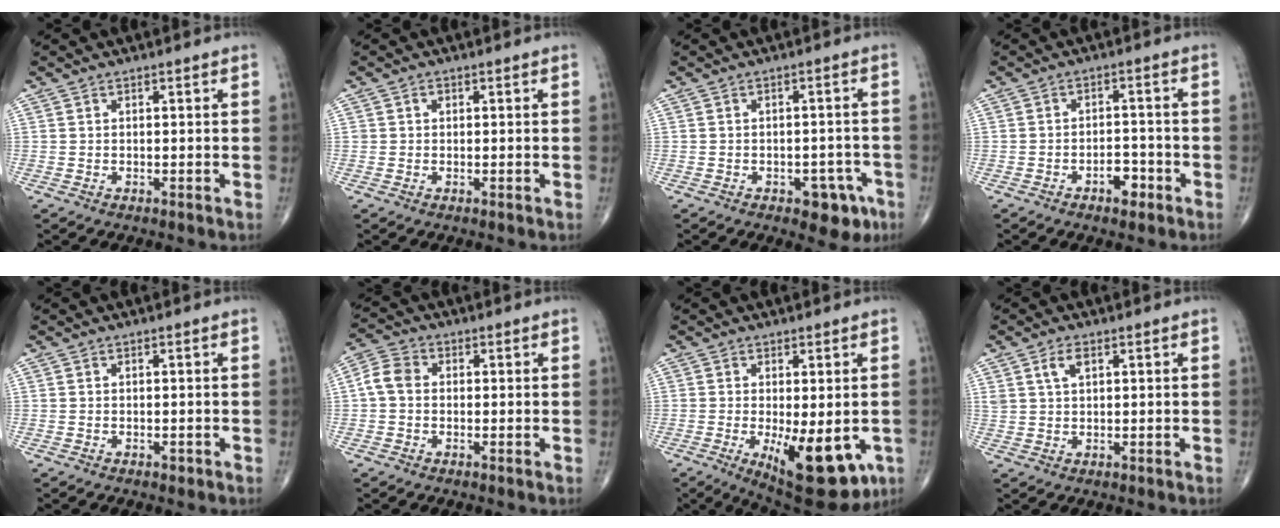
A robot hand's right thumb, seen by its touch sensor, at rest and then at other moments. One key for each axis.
{"total": 1.0, "fx": 0.3, "fy": 0.9, "fz": 0.4, "tx": 0.001, "ty": 0.002, "tz": 0.003}
{"total": 6.4, "fx": -3.3, "fy": 3.6, "fz": 4.1, "tx": -0.024, "ty": 0.021, "tz": -0.037}
{"total": 4.1, "fx": -2.3, "fy": 2.2, "fz": 2.6, "tx": -0.022, "ty": 0.020, "tz": -0.034}
{"total": 0.6, "fx": -0.3, "fy": 0.4, "fz": 0.3, "tx": -0.004, "ty": 0.000, "tz": -0.005}
{"total": 4.8, "fx": 0.0, "fy": 3.8, "fz": 3.0, "tx": -0.057, "ty": 0.016, "tz": -0.010}
{"total": 14.4, "fx": -4.4, "fy": 5.8, "fz": 12.4, "tx": -0.152, "ty": -0.019, "tz": -0.045}
{"total": 3.3, "fx": 1.6, "fy": 1.7, "fz": 2.3, "tx": -0.042, "ty": -0.001, "tz": 0.033}